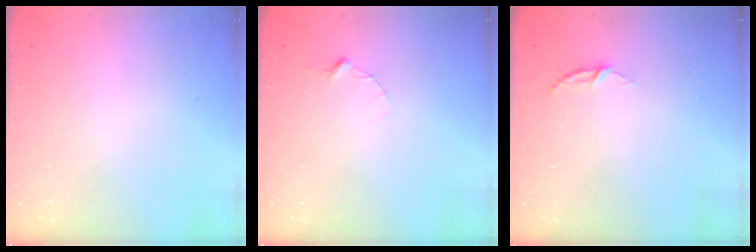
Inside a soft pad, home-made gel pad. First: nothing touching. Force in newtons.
{"total": 2.9, "press": 2.9, "slide": 0.3}
{"total": 3.9, "press": 3.8, "slide": 0.4}